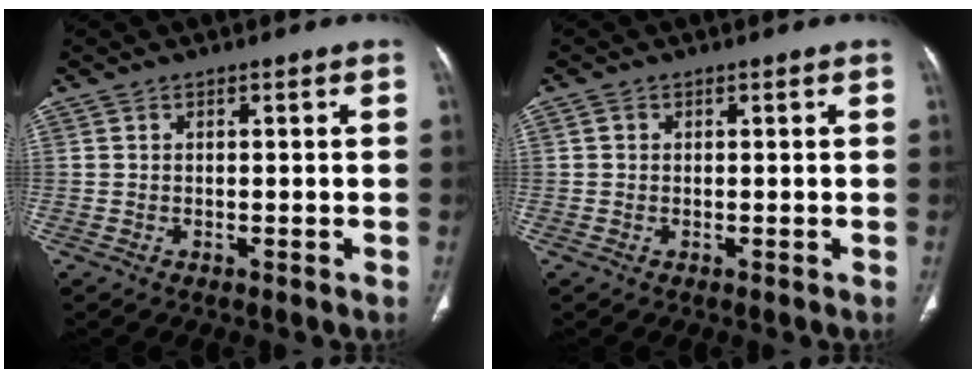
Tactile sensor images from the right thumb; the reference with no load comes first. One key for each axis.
{"total": 0.7, "fx": 0.1, "fy": 0.6, "fz": 0.2, "tx": 0.000, "ty": 0.001, "tz": 0.001}